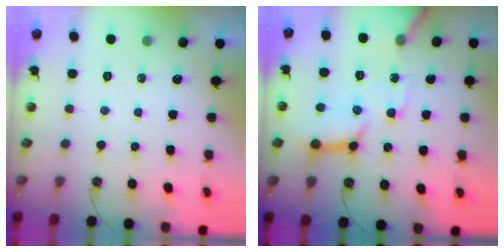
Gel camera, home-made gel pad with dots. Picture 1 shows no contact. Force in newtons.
{"total": 13.6, "press": 13.5, "slide": 1.3}